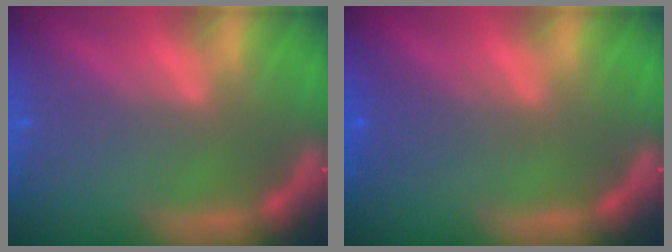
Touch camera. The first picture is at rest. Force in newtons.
{"total": 2.0}